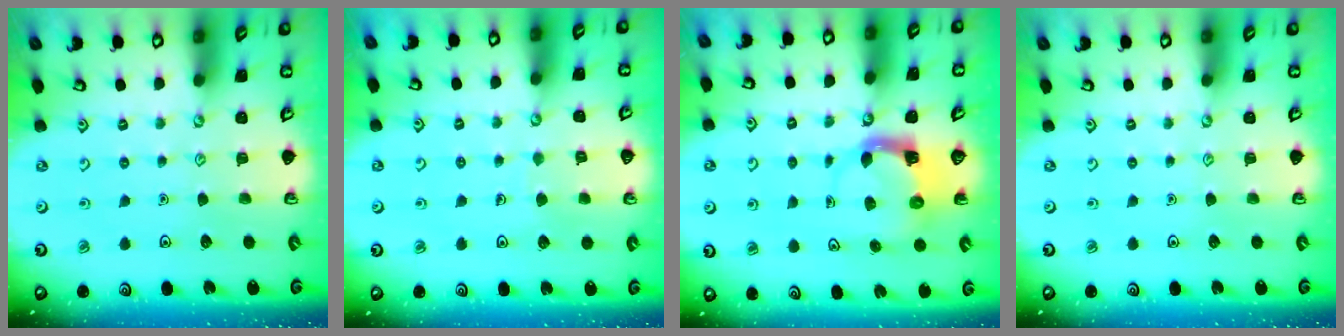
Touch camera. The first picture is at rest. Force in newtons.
{"total": 4.0, "press": 4.0, "slide": 0.4}
{"total": 4.8, "press": 4.7, "slide": 1.0}
{"total": 0.0}